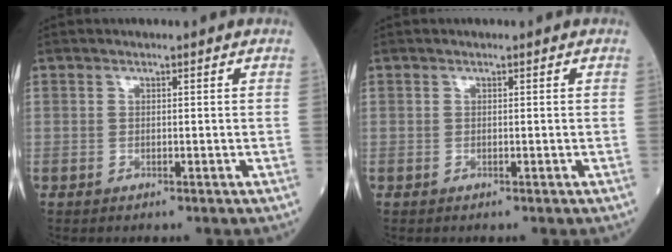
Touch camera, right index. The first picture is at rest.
{"total": 0.0}